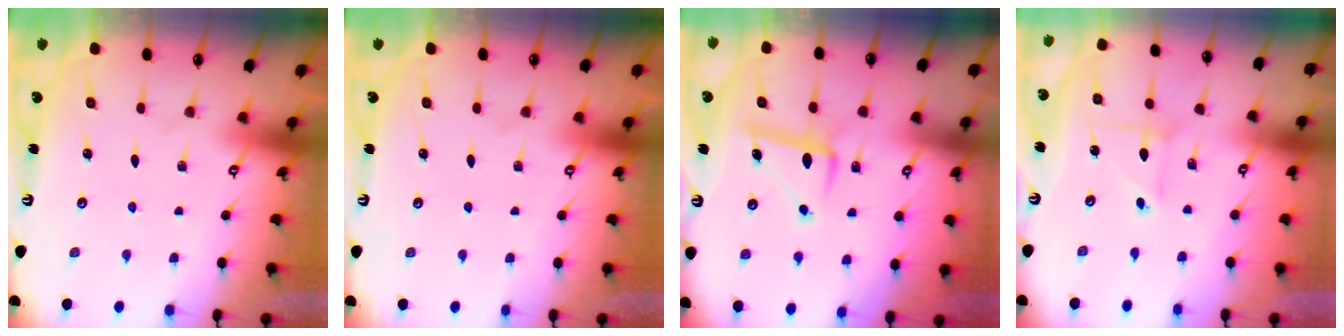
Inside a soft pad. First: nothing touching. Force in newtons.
{"total": 0.0}
{"total": 6.8, "press": 6.6, "slide": 1.5}
{"total": 2.4, "press": 2.4, "slide": 0.3}